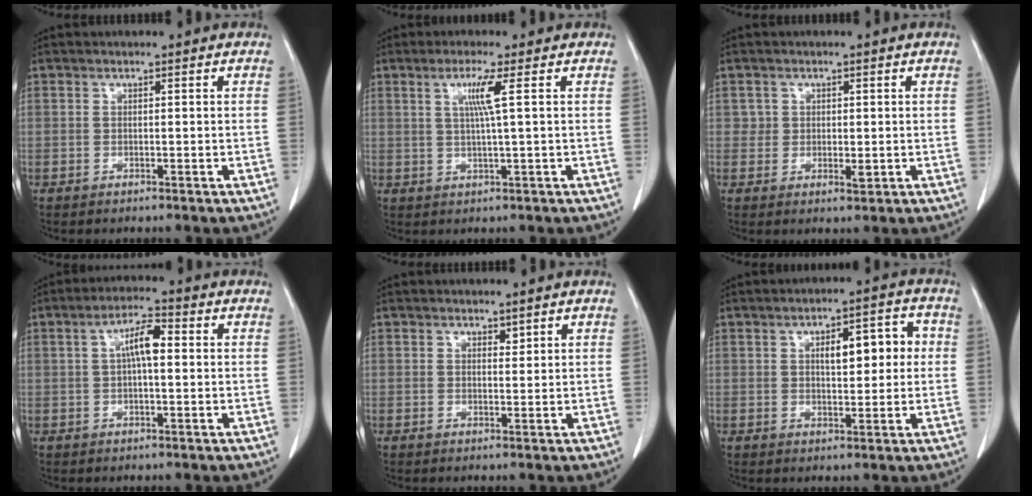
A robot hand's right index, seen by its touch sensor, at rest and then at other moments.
{"total": 4.1, "force": [1.2, -0.9, 3.8], "torque": [-0.077, -0.002, 0.023]}
{"total": 2.3, "force": [0.3, 2.0, 1.1], "torque": [-0.011, -0.003, 0.003]}
{"total": 5.3, "force": [0.8, 1.3, 5.0], "torque": [-0.093, 0.016, 0.009]}
{"total": 0.9, "force": [0.7, 0.4, 0.4], "torque": [-0.004, -0.006, 0.008]}
{"total": 7.2, "force": [1.2, 2.7, 6.6], "torque": [-0.092, 0.025, 0.020]}